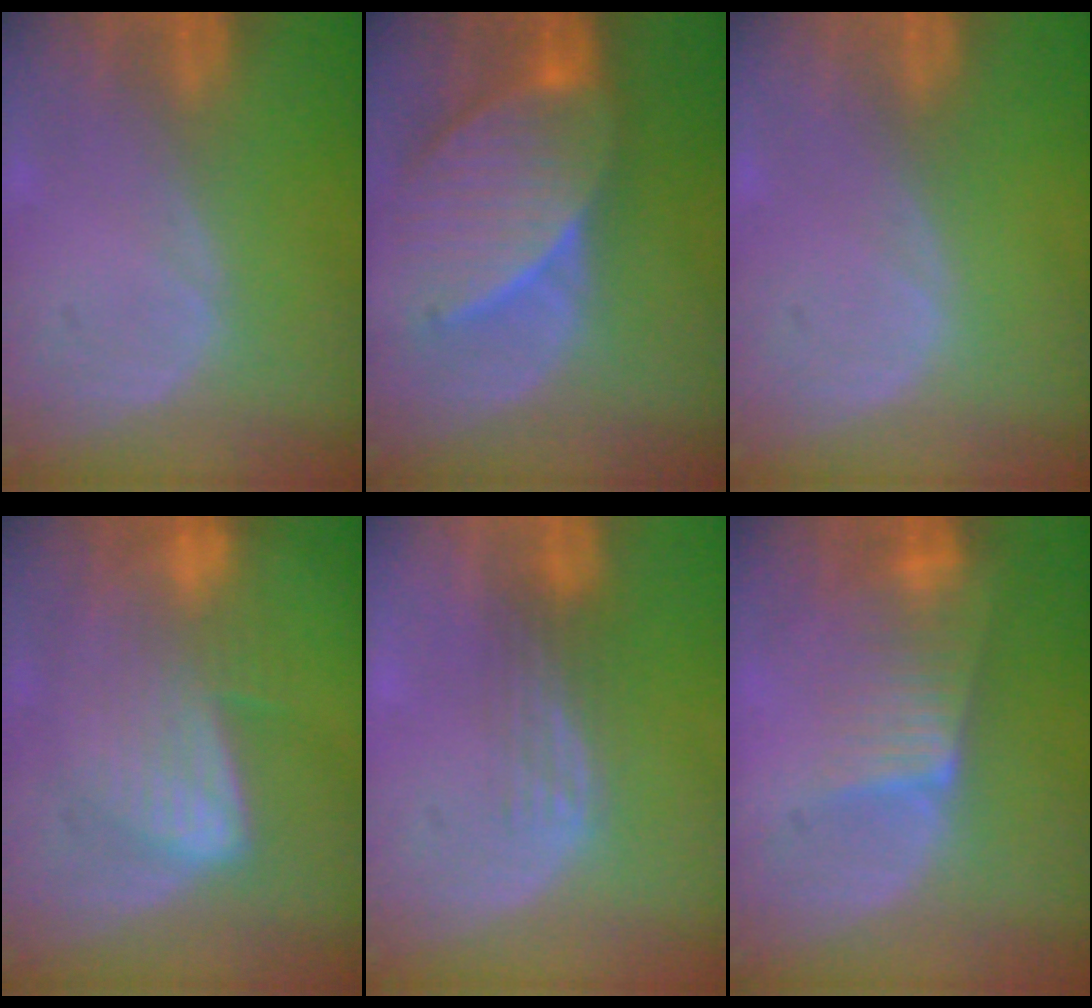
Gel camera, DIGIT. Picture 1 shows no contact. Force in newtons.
{"total": 8.9, "press": 8.7, "slide": 2.0}
{"total": 0.0}
{"total": 6.5, "press": 6.5, "slide": 1.0}
{"total": 3.0, "press": 2.7, "slide": 1.3}
{"total": 6.4, "press": 5.7, "slide": 3.1}